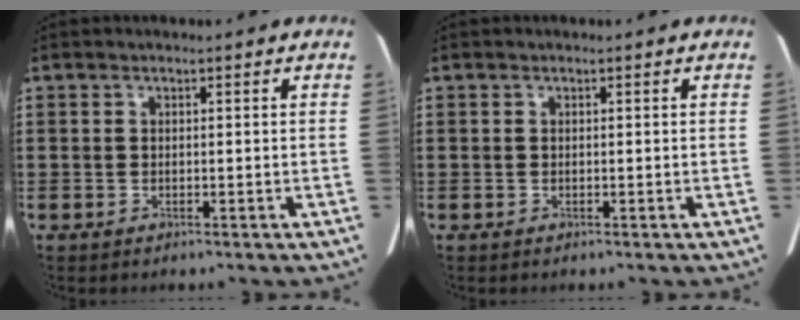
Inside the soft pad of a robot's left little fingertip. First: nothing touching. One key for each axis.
{"total": 0.0}